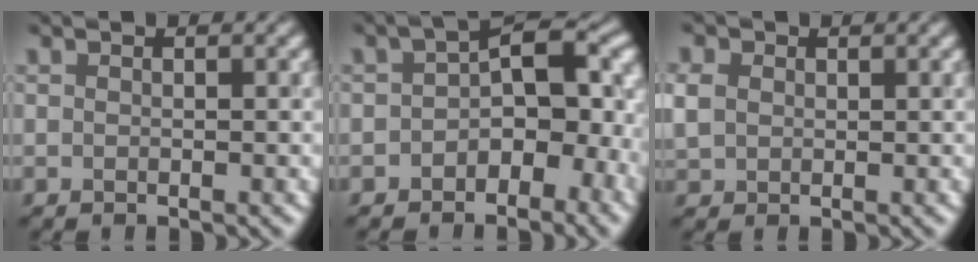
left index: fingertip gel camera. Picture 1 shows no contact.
{"total": 5.5, "force": [-1.3, 3.2, 4.3], "torque": [-0.040, 0.017, -0.031]}
{"total": 1.9, "force": [0.4, 1.7, 0.7], "torque": [-0.018, 0.002, 0.004]}